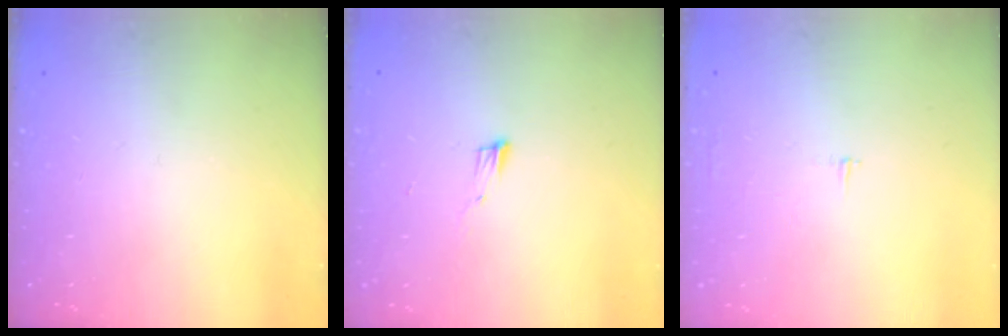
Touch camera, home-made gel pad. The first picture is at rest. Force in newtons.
{"total": 5.1, "press": 4.9, "slide": 1.1}
{"total": 2.1, "press": 2.1, "slide": 0.2}